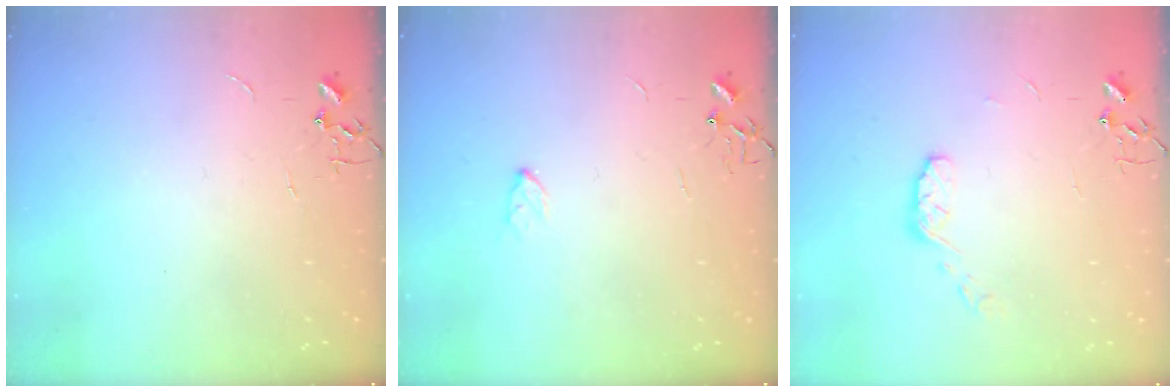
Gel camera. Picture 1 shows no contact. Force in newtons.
{"total": 3.5, "press": 3.5, "slide": 0.5}
{"total": 6.4, "press": 6.3, "slide": 0.4}